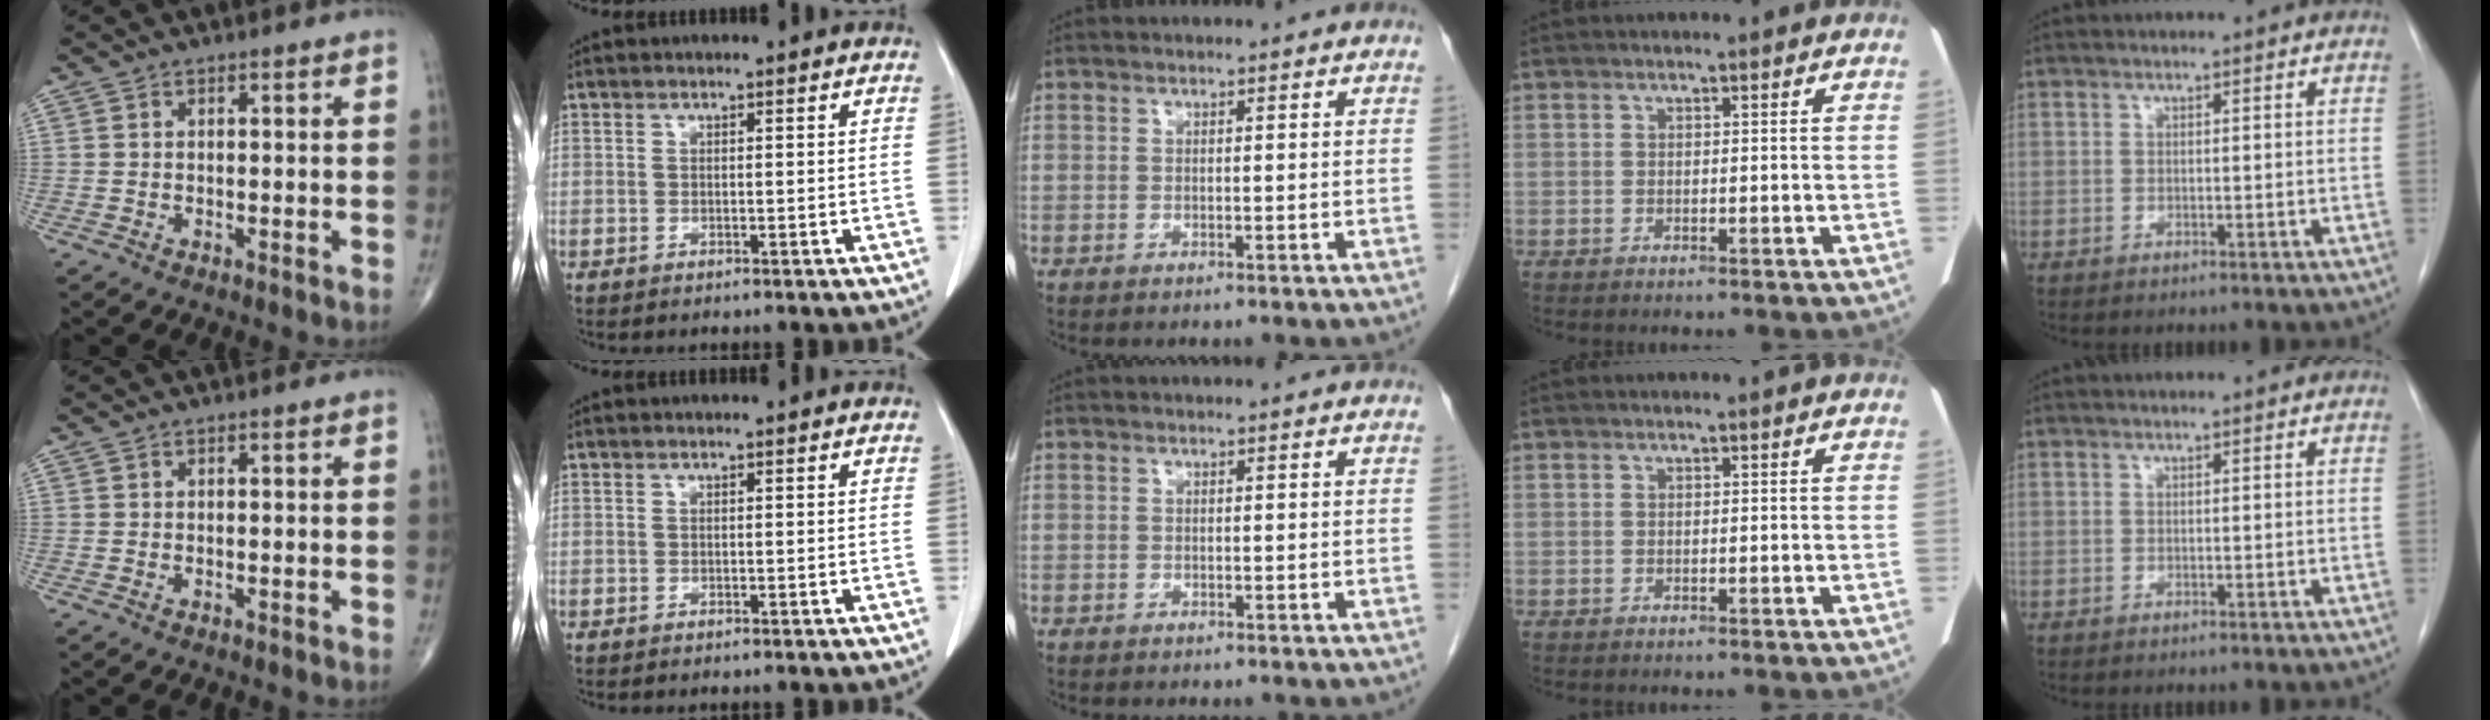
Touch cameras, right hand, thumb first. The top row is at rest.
{}